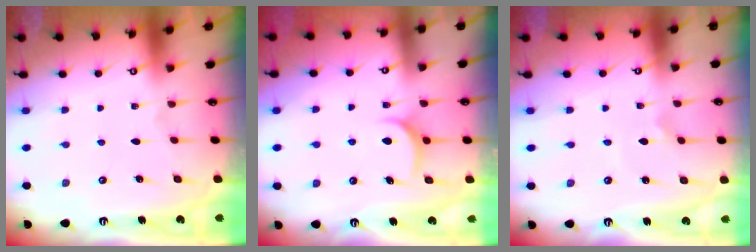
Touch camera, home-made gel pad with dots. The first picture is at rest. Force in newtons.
{"total": 6.1, "press": 6.1, "slide": 0.2}
{"total": 2.0, "press": 2.0, "slide": 0.1}